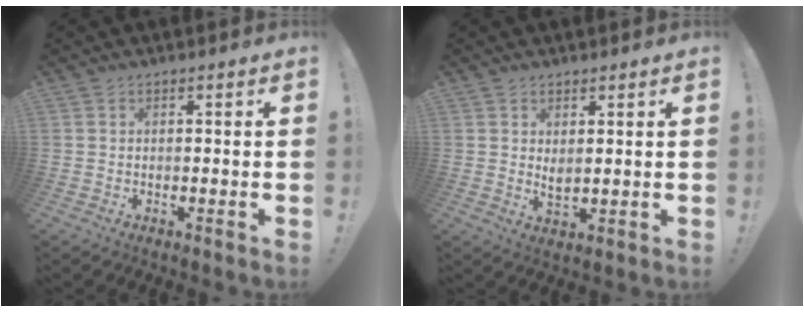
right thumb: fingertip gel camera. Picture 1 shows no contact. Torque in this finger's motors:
{"motor_torque": [-0.09, 0.27, 0.15, 0.08, -0.02]}